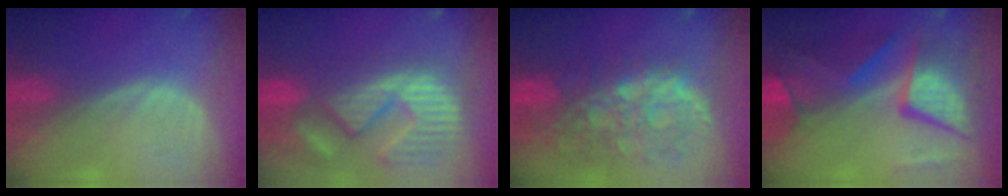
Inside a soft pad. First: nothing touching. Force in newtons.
{"total": 14.4, "press": 12.2, "slide": 7.6}
{"total": 11.1, "press": 9.7, "slide": 5.5}
{"total": 11.8, "press": 11.7, "slide": 1.3}